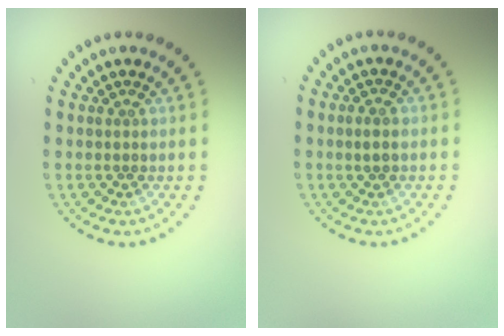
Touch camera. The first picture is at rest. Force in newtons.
{"total": 0.7, "press": 0.7, "slide": 0.3}